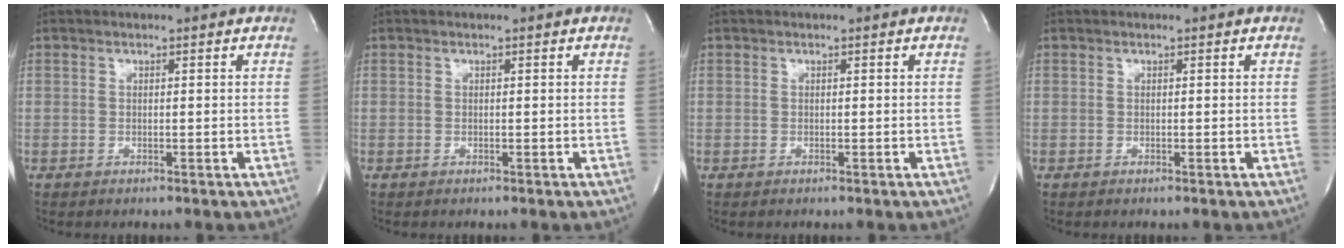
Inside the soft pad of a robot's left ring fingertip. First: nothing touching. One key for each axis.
{"total": 0.0}
{"total": 0.0}
{"total": 0.0}